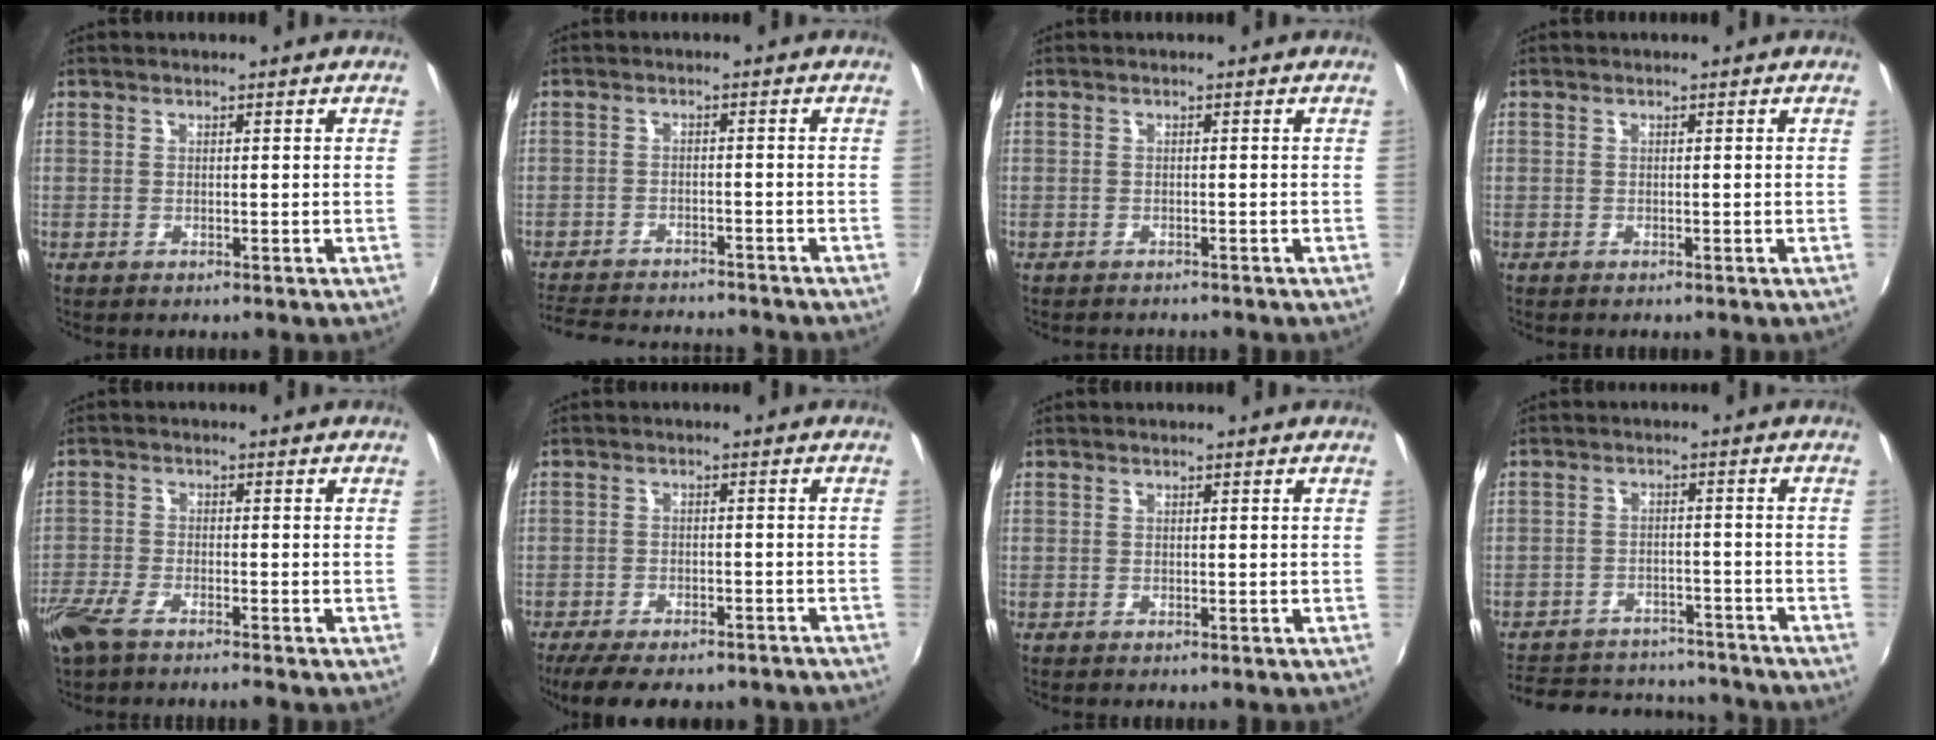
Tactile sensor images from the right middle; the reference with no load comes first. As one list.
[{"total": 13.3, "force": [-12.1, 2.9, 4.8], "torque": [-0.113, -0.008, -0.180]}, {"total": 1.9, "force": [-1.8, 0.4, 0.3], "torque": [-0.013, -0.011, -0.028]}, {"total": 0.0}, {"total": 6.6, "force": [-5.0, 1.6, 3.9], "torque": [-0.105, -0.019, -0.100]}, {"total": 14.0, "force": [-11.6, 4.0, 6.9], "torque": [-0.144, -0.031, -0.162]}, {"total": 0.0}, {"total": 17.4, "force": [-14.6, 7.5, 5.6], "torque": [-0.138, 0.031, -0.188]}]